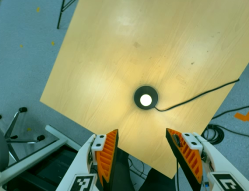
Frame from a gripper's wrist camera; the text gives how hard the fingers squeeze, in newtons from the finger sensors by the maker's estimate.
{"total": 0.0}